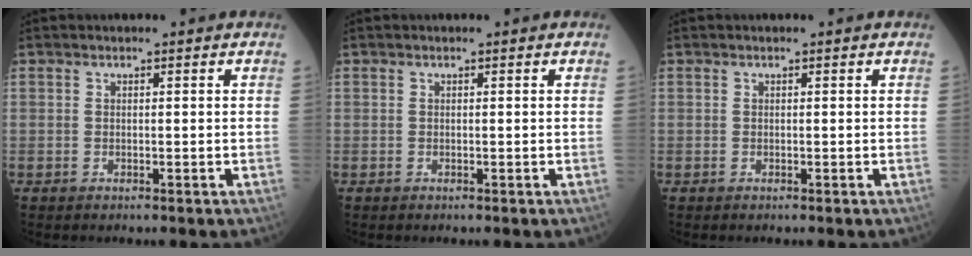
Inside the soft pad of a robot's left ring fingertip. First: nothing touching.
{"total": 0.0}
{"total": 0.0}